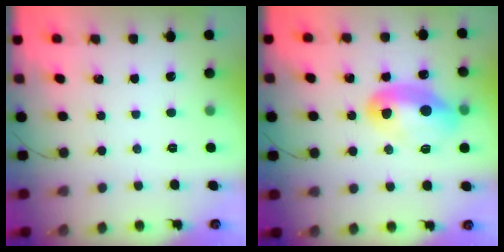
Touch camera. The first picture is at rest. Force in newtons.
{"total": 17.6, "press": 14.3, "slide": 10.2}